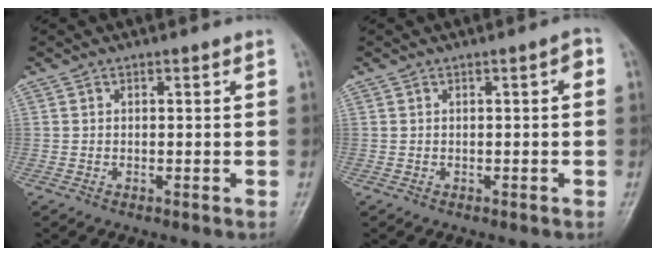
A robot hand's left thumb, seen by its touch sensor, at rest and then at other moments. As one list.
[{"total": 1.5, "force": [-0.1, 0.6, 1.4], "torque": [-0.012, 0.012, -0.005]}]